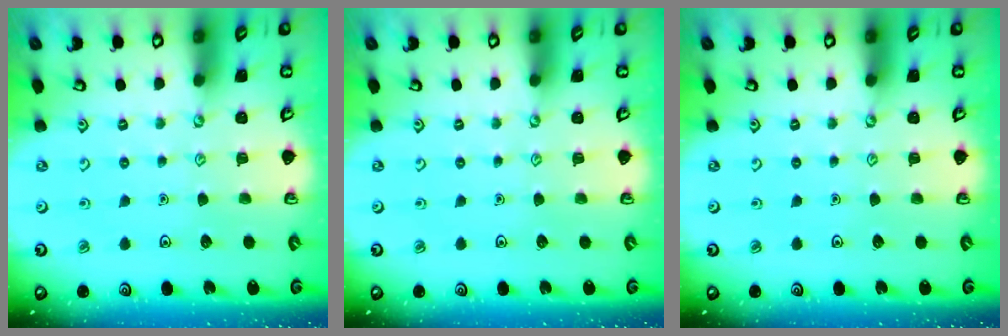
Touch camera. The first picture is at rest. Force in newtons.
{"total": 0.0}
{"total": 0.0}